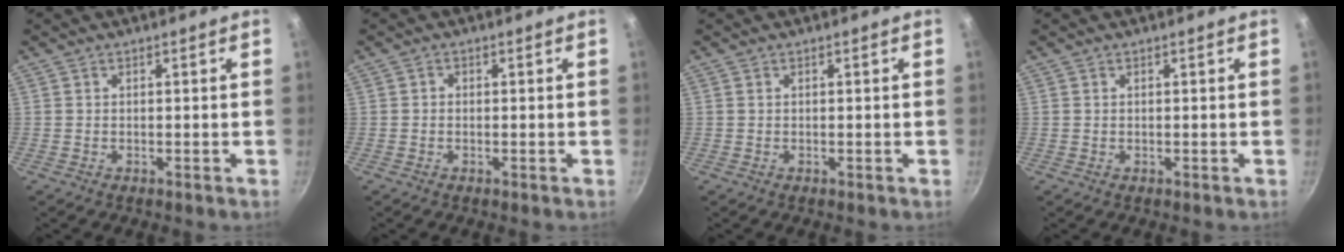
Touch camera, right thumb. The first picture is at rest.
{"total": 0.9, "force": [-0.3, 0.8, 0.3], "torque": [-0.003, 0.003, -0.007]}
{"total": 0.0}
{"total": 0.0}